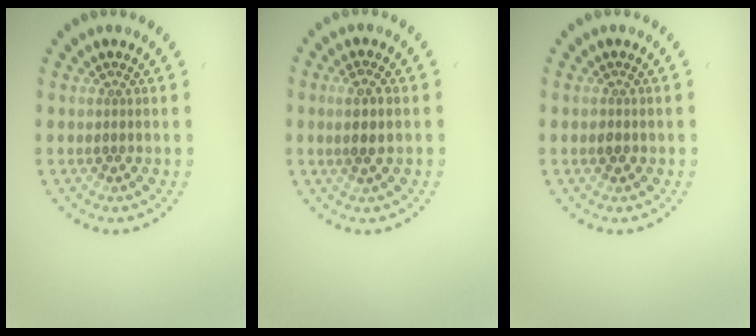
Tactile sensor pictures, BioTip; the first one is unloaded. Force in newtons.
{"total": 2.1, "press": 2.0, "slide": 0.6}
{"total": 0.7, "press": 0.7, "slide": 0.2}